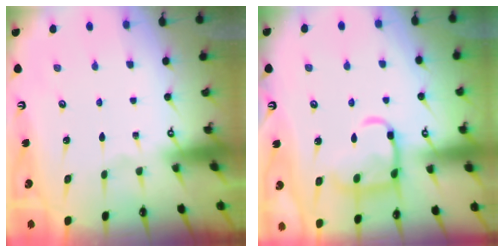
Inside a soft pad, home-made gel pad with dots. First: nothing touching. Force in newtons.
{"total": 13.0, "press": 13.0, "slide": 0.9}